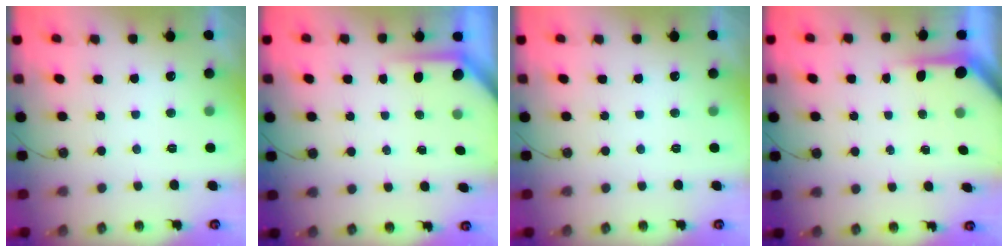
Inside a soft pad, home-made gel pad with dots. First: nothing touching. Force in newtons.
{"total": 3.8, "press": 3.8, "slide": 0.4}
{"total": 0.0}
{"total": 3.9, "press": 3.9, "slide": 0.4}